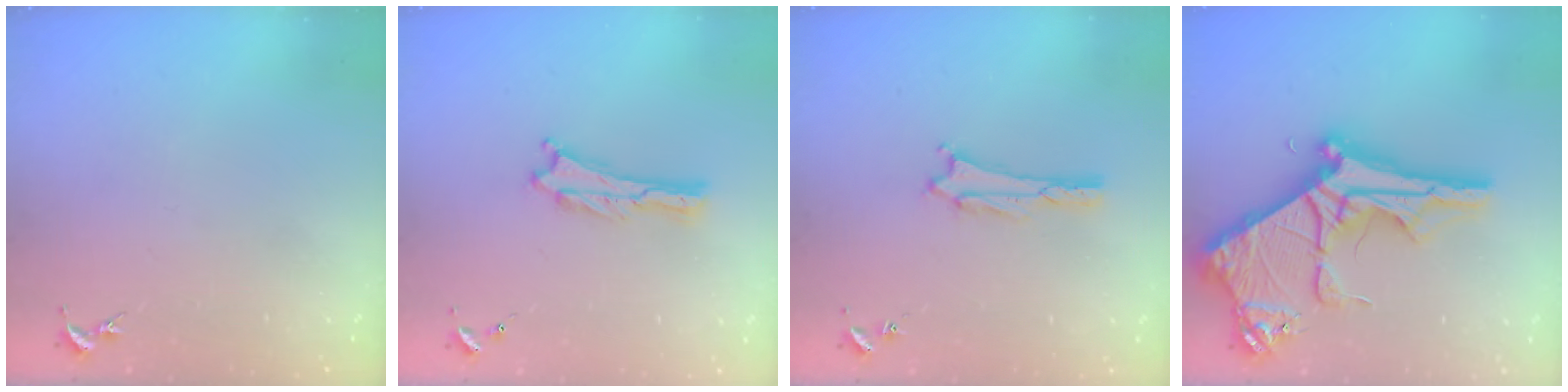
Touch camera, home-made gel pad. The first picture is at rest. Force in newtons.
{"total": 0.0}
{"total": 1.6, "press": 1.6, "slide": 0.2}
{"total": 11.6, "press": 11.6, "slide": 1.2}